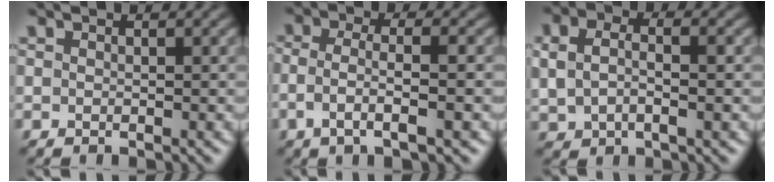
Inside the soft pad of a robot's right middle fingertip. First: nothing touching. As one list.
[{"total": 3.6, "force": [-1.0, 0.9, 3.3], "torque": [-0.067, 0.004, -0.023]}, {"total": 3.8, "force": [0.4, 2.2, 3.0], "torque": [-0.068, 0.006, 0.008]}]